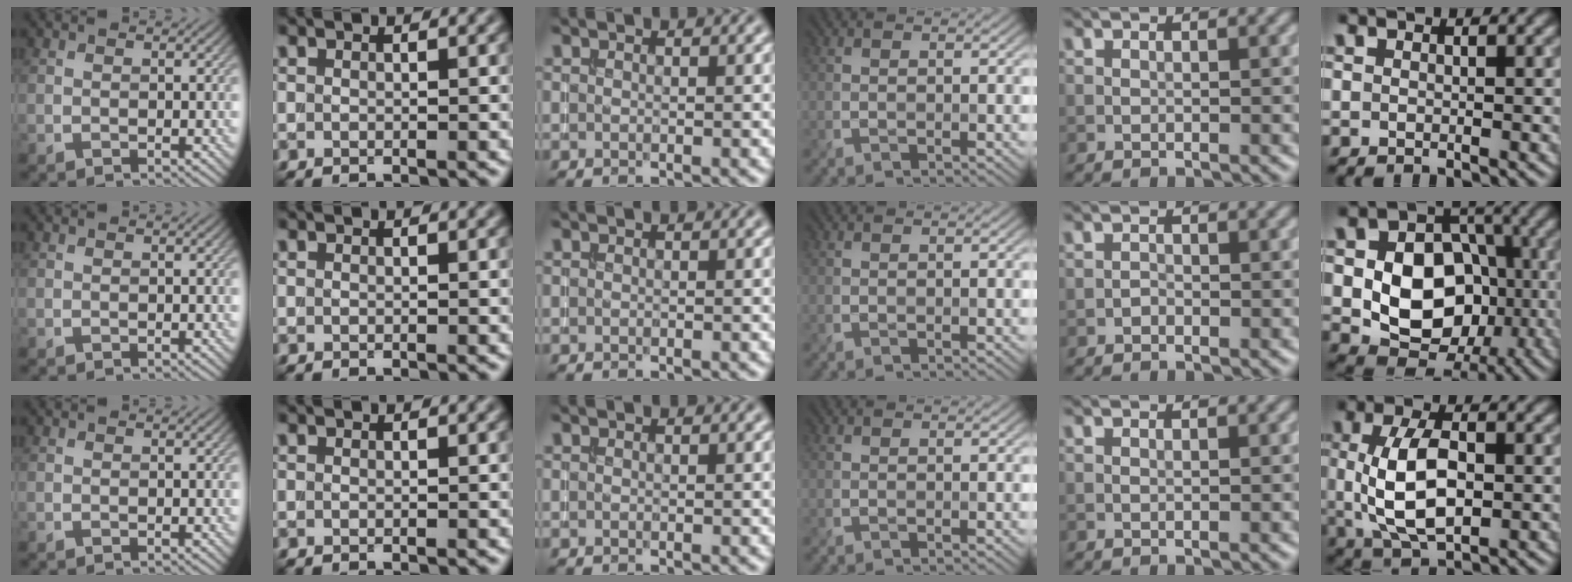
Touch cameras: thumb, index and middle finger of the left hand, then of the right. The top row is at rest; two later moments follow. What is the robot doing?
{"motion": "extract", "object": "drawer"}